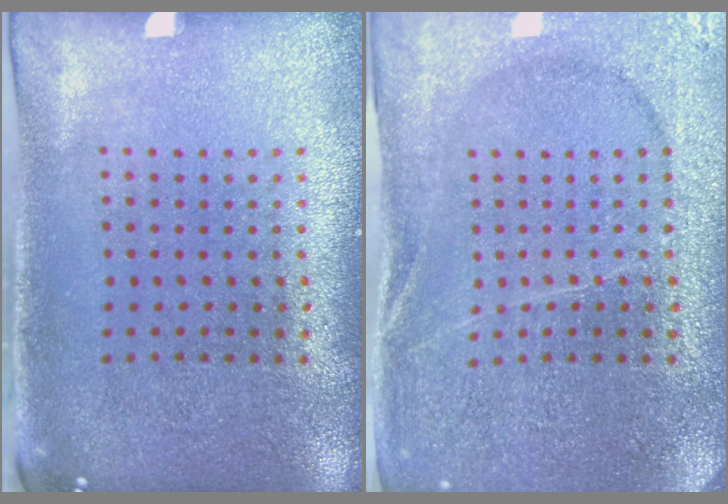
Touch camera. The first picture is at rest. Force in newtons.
{"total": 3.1, "press": 3.1, "slide": 0.6}